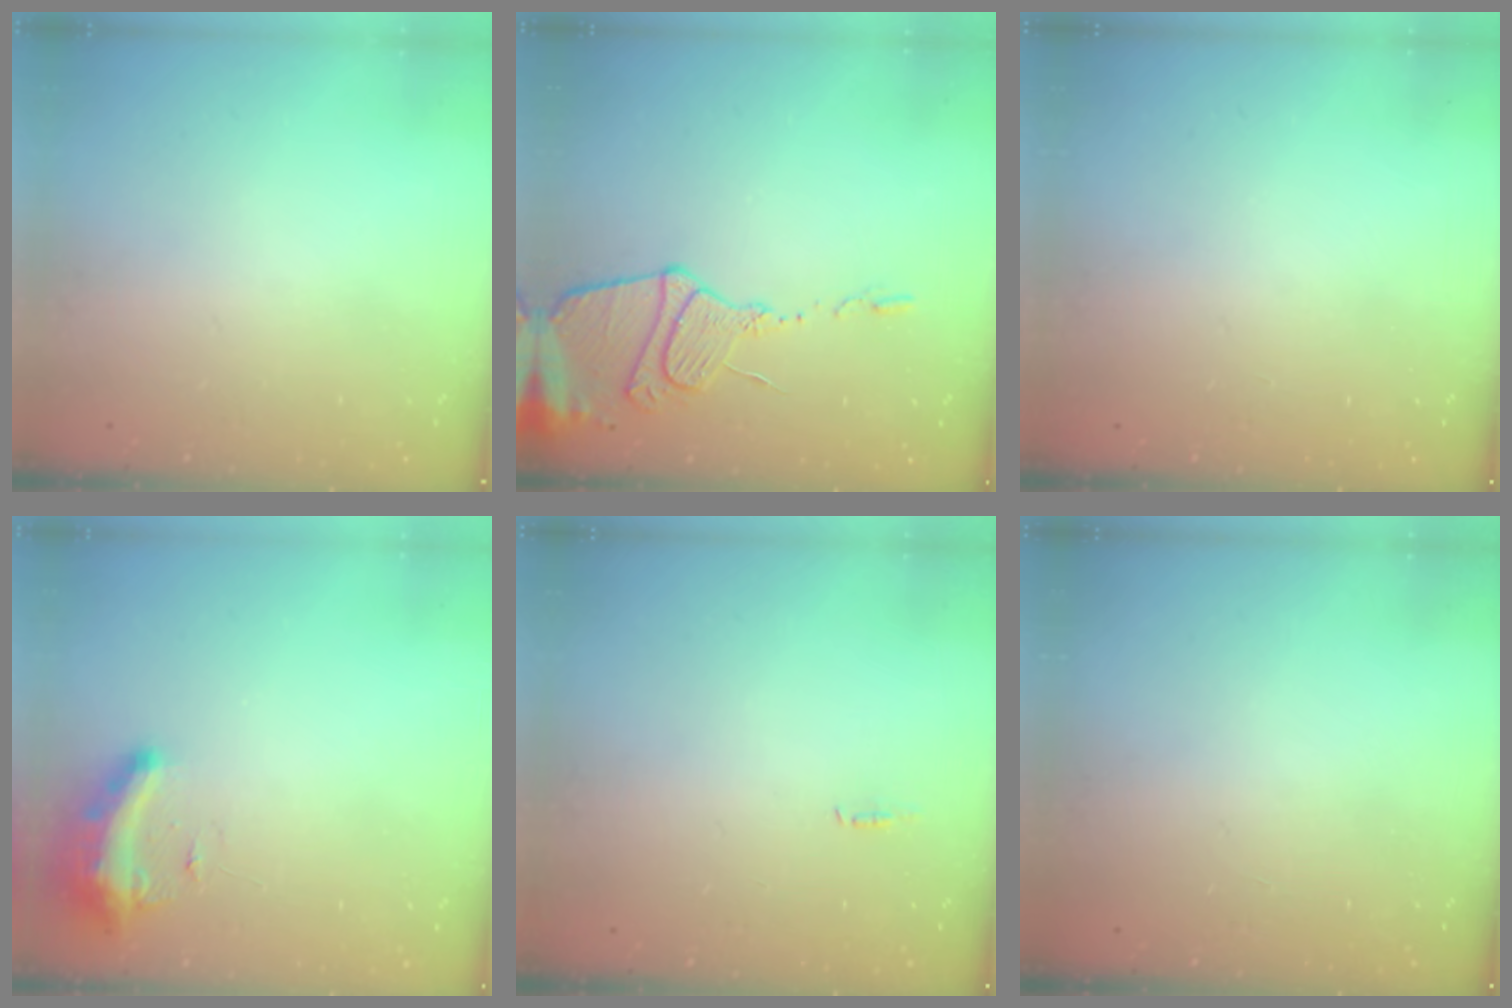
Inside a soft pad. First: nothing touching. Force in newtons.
{"total": 14.1, "press": 14.0, "slide": 1.3}
{"total": 0.0}
{"total": 9.8, "press": 9.8, "slide": 0.5}
{"total": 4.8, "press": 2.5, "slide": 4.1}
{"total": 0.9, "press": 0.0, "slide": 0.9}